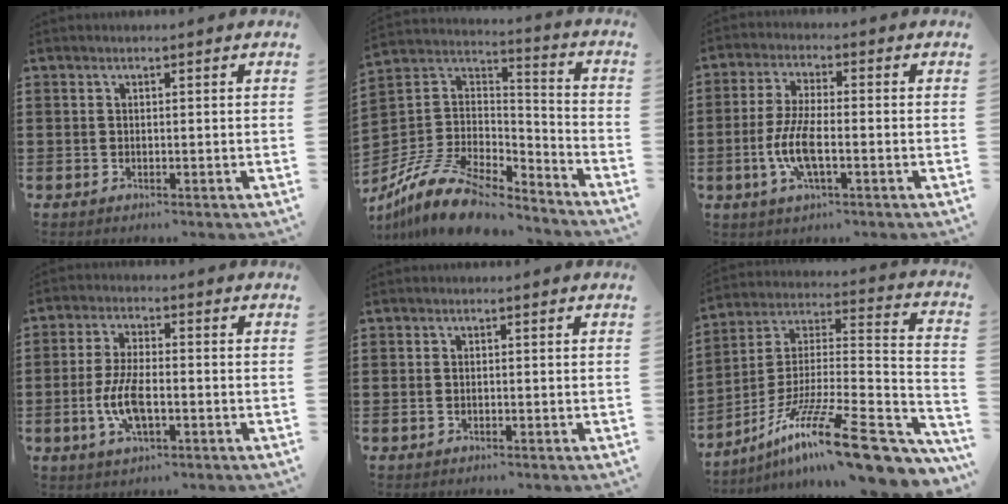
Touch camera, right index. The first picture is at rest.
{"total": 13.0, "force": [-10.4, 4.7, 6.2], "torque": [-0.128, 0.032, -0.196]}
{"total": 7.2, "force": [-2.0, 2.2, 6.6], "torque": [-0.145, -0.009, -0.042]}
{"total": 7.4, "force": [-1.9, 3.0, 6.5], "torque": [-0.151, -0.007, -0.041]}
{"total": 0.7, "force": [-0.3, 0.4, 0.5], "torque": [-0.012, 0.000, -0.005]}
{"total": 18.9, "force": [-12.1, 2.9, 14.2], "torque": [-0.238, 0.018, -0.204]}